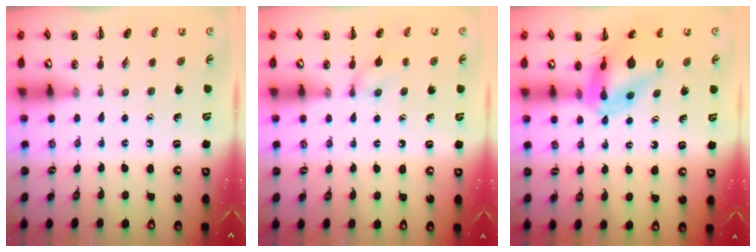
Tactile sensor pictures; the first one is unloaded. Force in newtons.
{"total": 5.8, "press": 5.5, "slide": 1.8}
{"total": 12.8, "press": 12.2, "slide": 3.8}